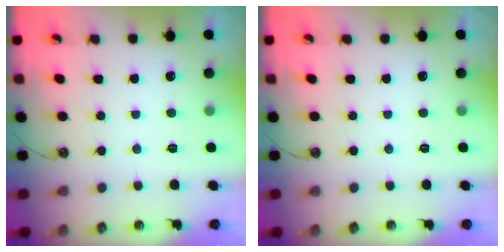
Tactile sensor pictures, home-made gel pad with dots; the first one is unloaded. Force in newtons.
{"total": 0.0}